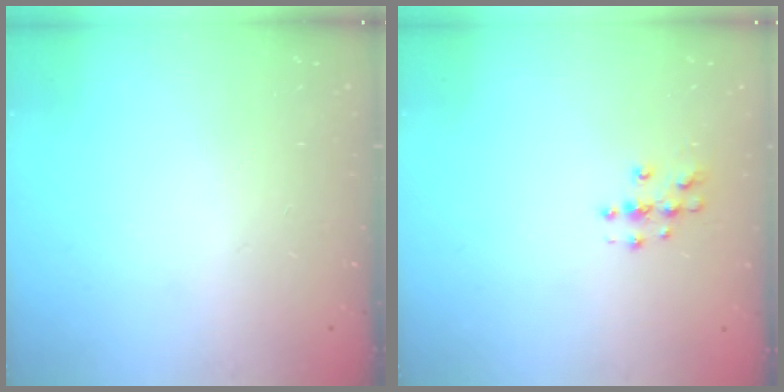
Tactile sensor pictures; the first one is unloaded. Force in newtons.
{"total": 3.9, "press": 3.9, "slide": 0.3}